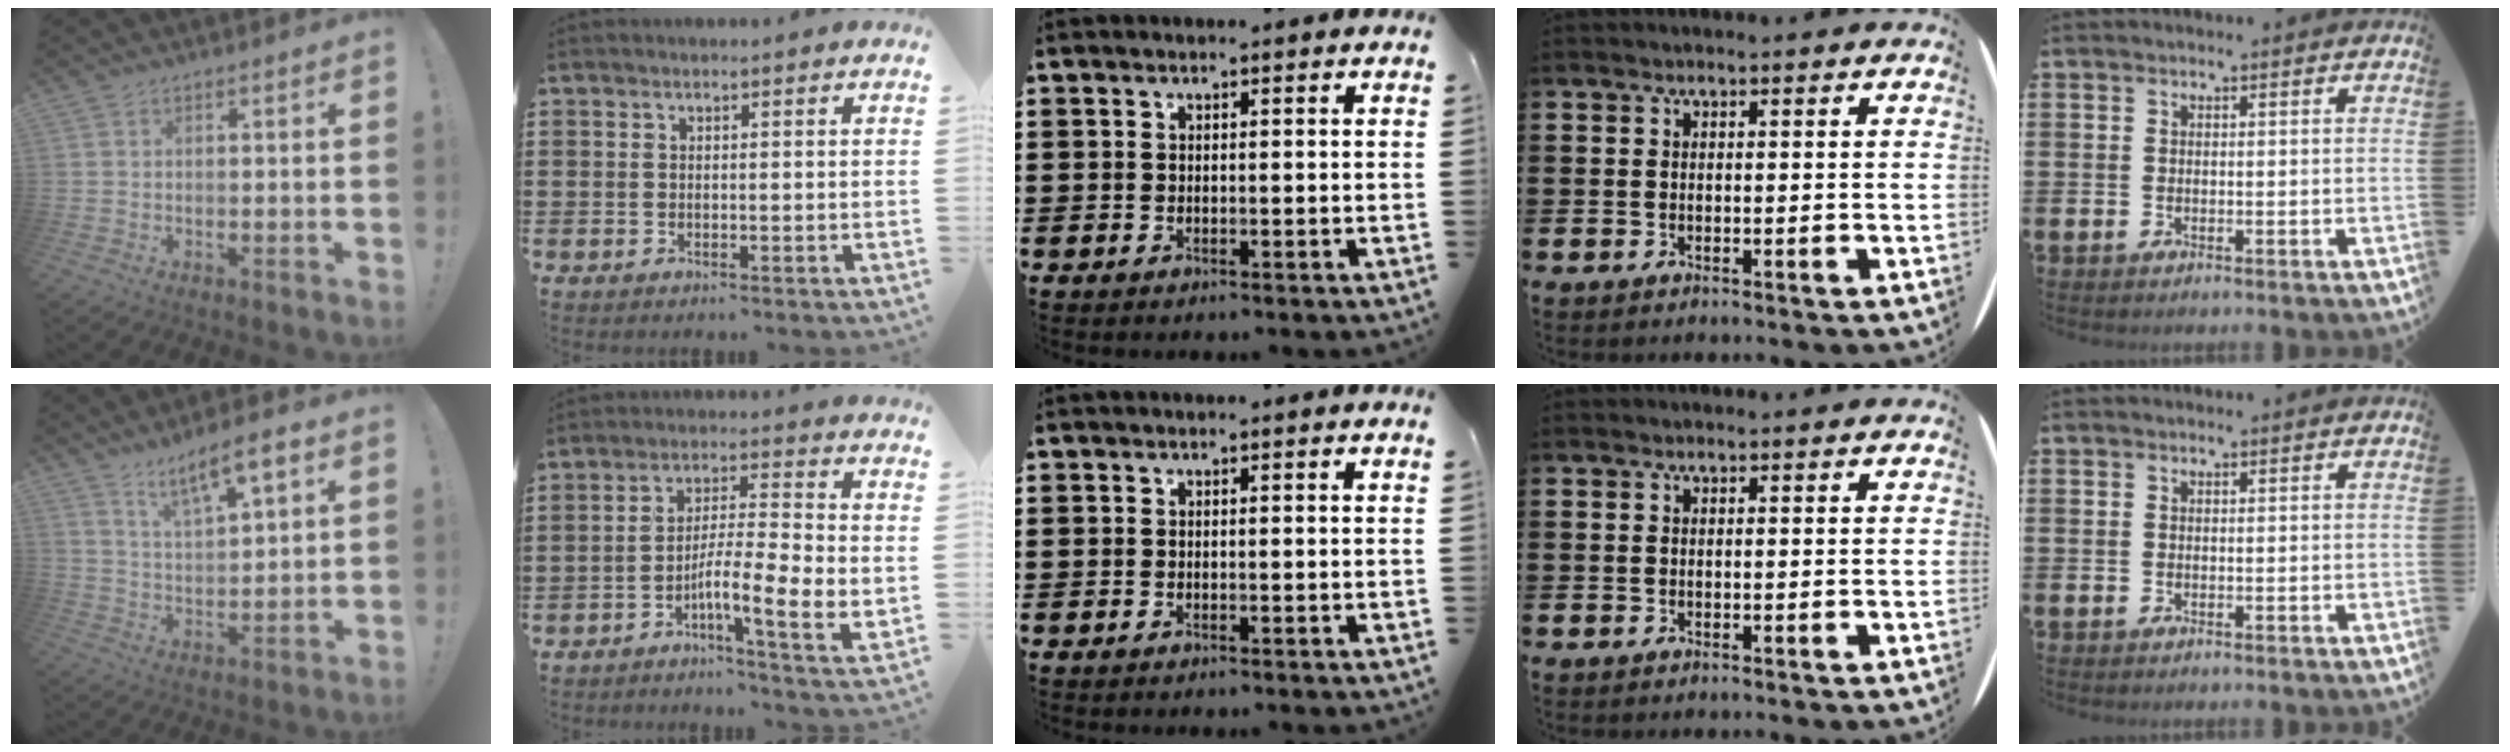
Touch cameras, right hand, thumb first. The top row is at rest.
{"thumb": {"total": 9.2, "force": [6.2, 2.2, 6.5], "torque": [-0.106, -0.031, 0.105]}, "index": {"total": 8.8, "force": [-2.8, 1.0, 8.2], "torque": [-0.139, -0.012, -0.054]}}